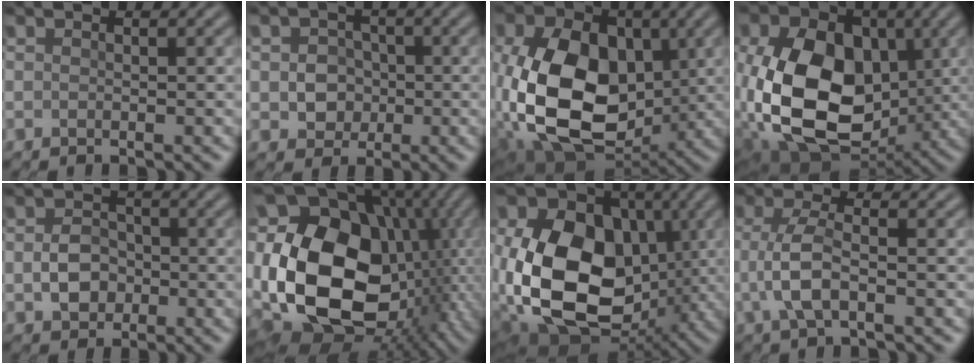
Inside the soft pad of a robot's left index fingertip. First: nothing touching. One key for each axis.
{"total": 3.3, "fx": -0.4, "fy": 2.9, "fz": 1.6, "tx": -0.014, "ty": 0.006, "tz": -0.018}
{"total": 15.4, "fx": -1.1, "fy": 10.7, "fz": 11.0, "tx": -0.227, "ty": -0.028, "tz": -0.010}
{"total": 17.3, "fx": -0.8, "fy": 12.5, "fz": 11.9, "tx": -0.238, "ty": -0.028, "tz": -0.010}
{"total": 2.9, "fx": -0.9, "fy": 2.2, "fz": 1.8, "tx": -0.035, "ty": 0.004, "tz": -0.014}
{"total": 19.7, "fx": 0.8, "fy": 13.8, "fz": 14.1, "tx": -0.306, "ty": -0.008, "tz": 0.037}
{"total": 22.0, "fx": 0.9, "fy": 17.7, "fz": 13.1, "tx": -0.288, "ty": -0.014, "tz": 0.002}
{"total": 3.7, "fx": -1.0, "fy": 0.9, "fz": 3.4, "tx": -0.090, "ty": 0.003, "tz": -0.020}